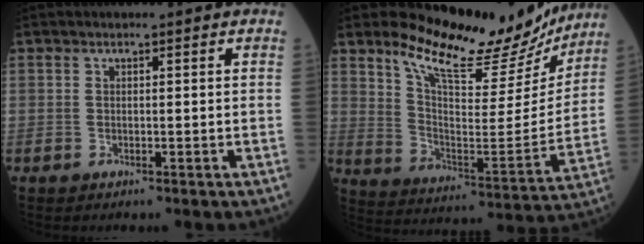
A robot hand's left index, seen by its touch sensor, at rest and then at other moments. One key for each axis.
{"total": 19.0, "fx": 16.4, "fy": 4.9, "fz": 8.2, "tx": -0.130, "ty": -0.034, "tz": 0.244}